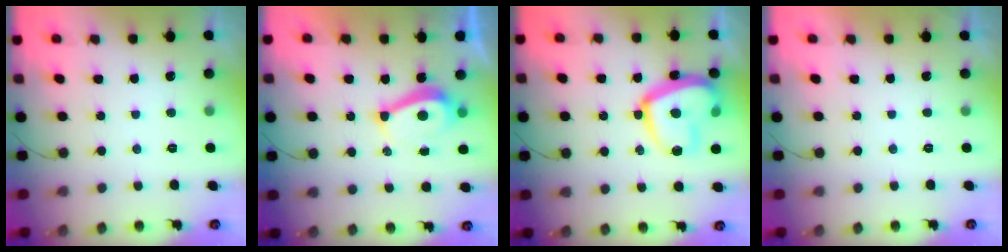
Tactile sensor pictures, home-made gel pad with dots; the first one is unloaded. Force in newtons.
{"total": 7.3, "press": 7.3, "slide": 0.4}
{"total": 17.7, "press": 17.6, "slide": 1.7}
{"total": 2.2, "press": 2.1, "slide": 0.3}